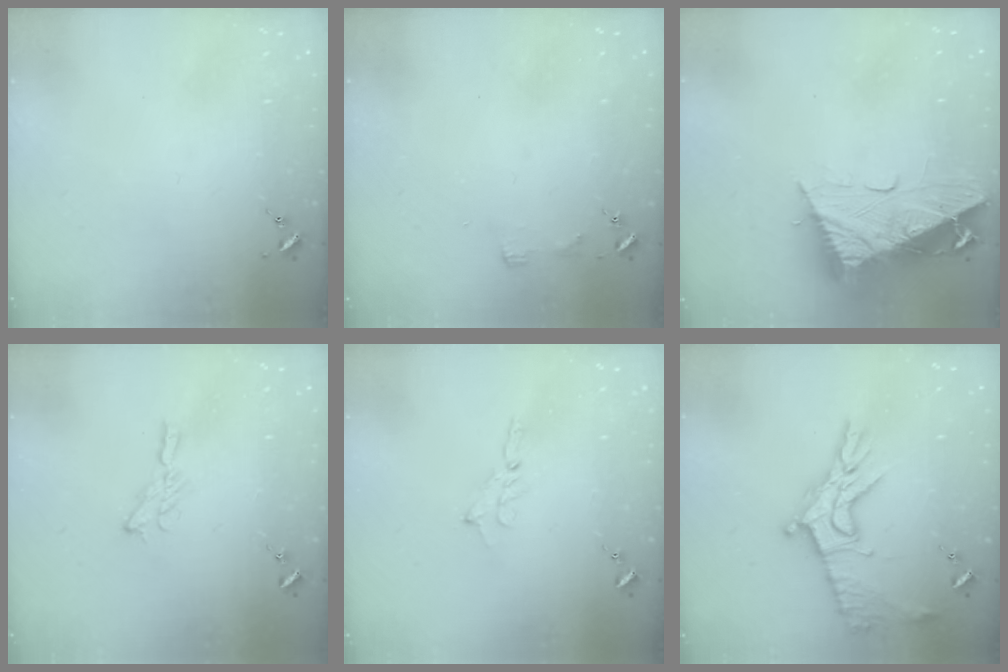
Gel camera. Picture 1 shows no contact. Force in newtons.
{"total": 3.4, "press": 3.3, "slide": 0.4}
{"total": 16.6, "press": 16.5, "slide": 1.5}
{"total": 6.5, "press": 6.5, "slide": 0.3}
{"total": 2.3, "press": 2.3, "slide": 0.2}
{"total": 13.9, "press": 13.8, "slide": 0.9}